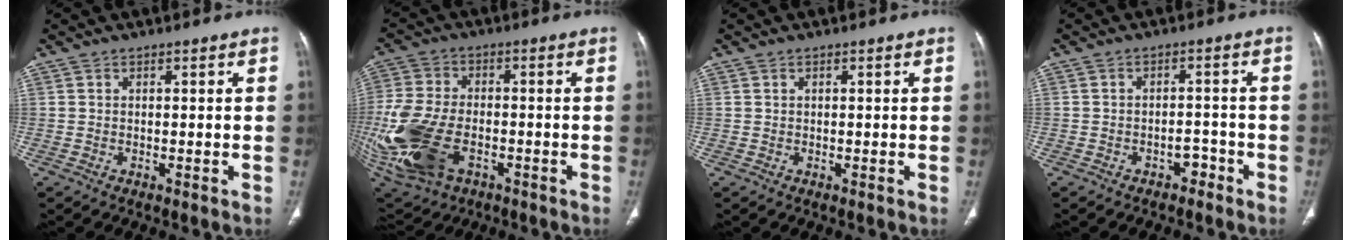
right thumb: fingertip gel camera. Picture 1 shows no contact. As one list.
[{"total": 21.3, "force": [-6.0, 12.9, 15.9], "torque": [-0.387, -0.009, -0.093]}, {"total": 0.0}, {"total": 3.1, "force": [-2.1, 1.9, 1.1], "torque": [-0.007, 0.024, -0.026]}]